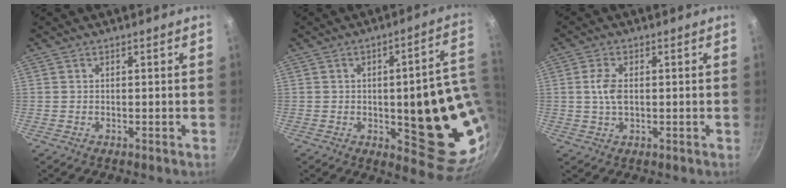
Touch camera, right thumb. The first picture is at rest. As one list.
[{"total": 21.4, "force": [-0.2, 7.4, 20.1], "torque": [-0.199, -0.017, 0.003]}, {"total": 4.3, "force": [0.3, 2.4, 3.6], "torque": [-0.071, 0.005, 0.004]}]